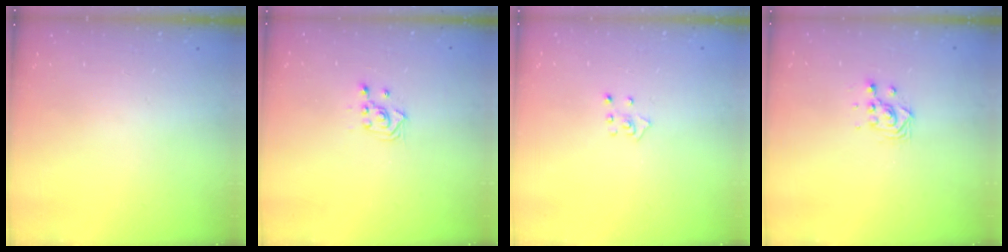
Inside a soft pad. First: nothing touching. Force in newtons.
{"total": 2.4, "press": 2.2, "slide": 0.8}
{"total": 3.7, "press": 3.6, "slide": 0.4}
{"total": 3.8, "press": 3.8, "slide": 0.3}